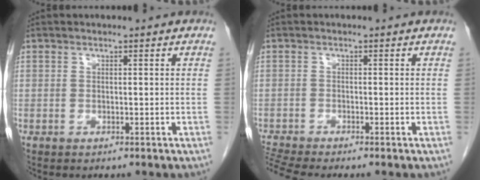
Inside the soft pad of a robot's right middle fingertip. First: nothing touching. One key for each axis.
{"total": 3.7, "fx": -3.4, "fy": -1.1, "fz": 1.1, "tx": -0.035, "ty": -0.016, "tz": -0.068}